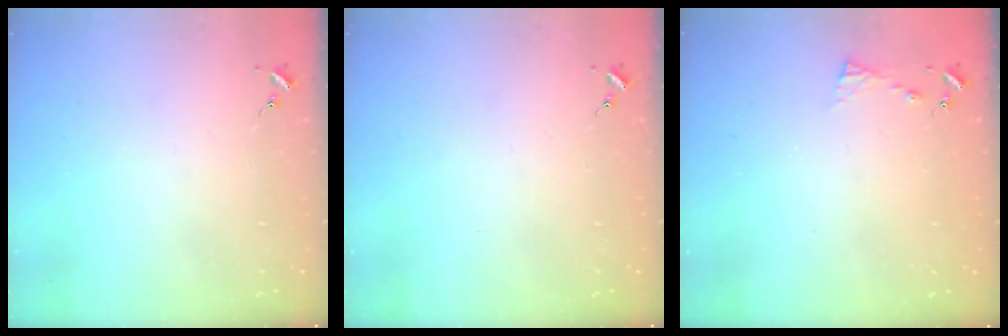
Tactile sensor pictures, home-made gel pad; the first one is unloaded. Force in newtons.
{"total": 0.0}
{"total": 4.0, "press": 4.0, "slide": 0.4}